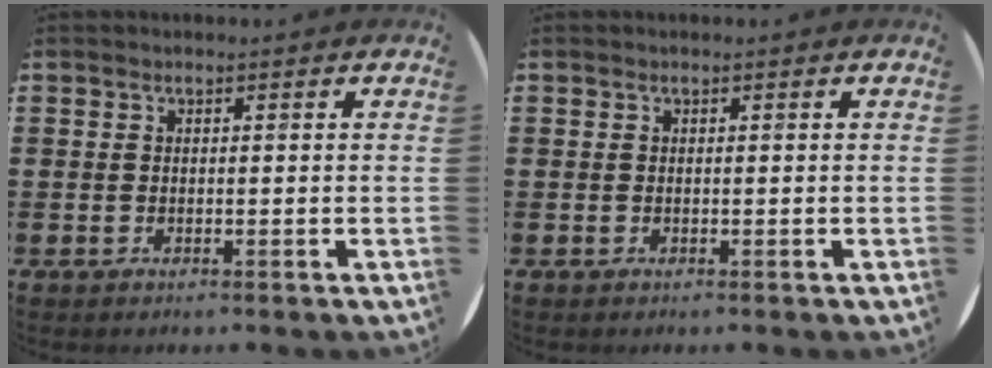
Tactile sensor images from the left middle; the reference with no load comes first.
{"total": 0.0}